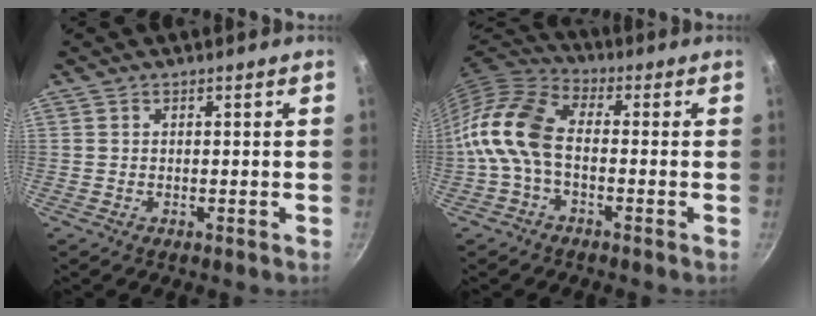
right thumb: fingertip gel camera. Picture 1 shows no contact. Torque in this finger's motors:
{"motor_torque": [0.53, 0.49, 0.05, 0.10, 0.43]}